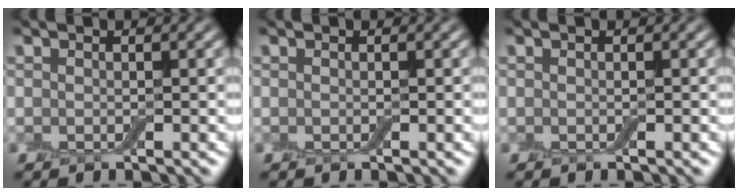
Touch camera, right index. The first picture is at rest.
{"total": 0.0}
{"total": 0.0}